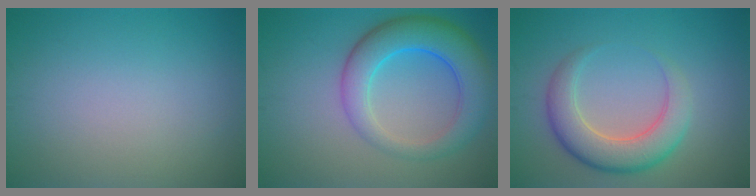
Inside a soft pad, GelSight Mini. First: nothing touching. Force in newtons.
{"total": 6.9, "press": 6.9, "slide": 0.2}
{"total": 5.4, "press": 5.4, "slide": 0.3}